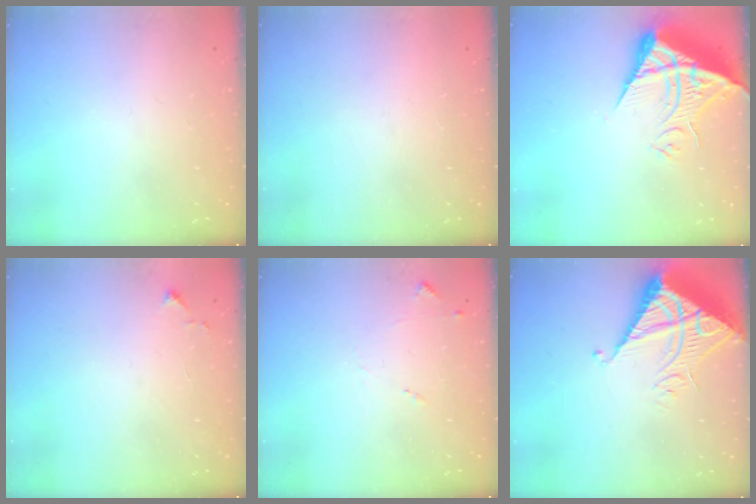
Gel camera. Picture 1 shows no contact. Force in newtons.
{"total": 1.5, "press": 1.5, "slide": 0.1}
{"total": 11.0, "press": 10.9, "slide": 1.2}
{"total": 3.2, "press": 3.2, "slide": 0.6}
{"total": 6.7, "press": 6.6, "slide": 0.6}
{"total": 9.8, "press": 9.8, "slide": 1.0}